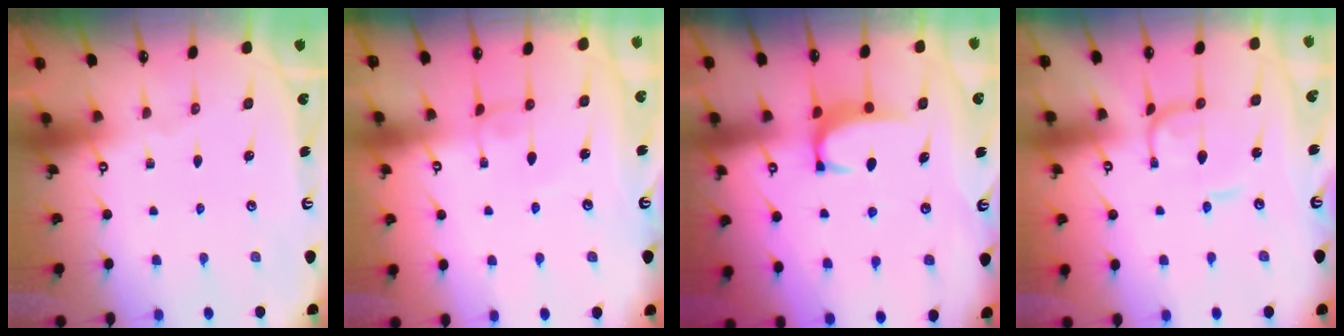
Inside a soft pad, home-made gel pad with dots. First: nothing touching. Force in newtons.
{"total": 3.3, "press": 3.3, "slide": 0.0}
{"total": 1.8, "press": 1.7, "slide": 0.5}
{"total": 0.0}